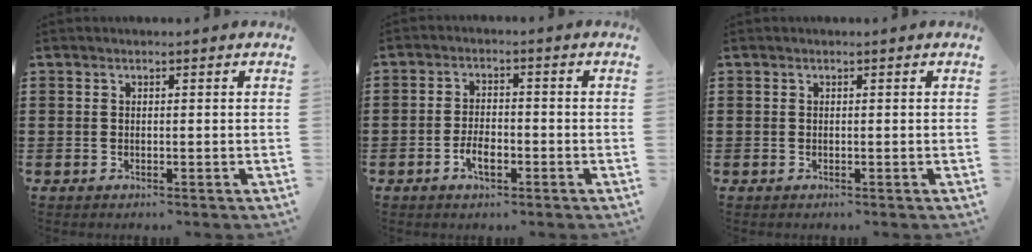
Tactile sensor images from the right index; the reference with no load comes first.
{"total": 3.8, "force": [-1.7, 1.8, 2.9], "torque": [-0.056, 0.003, -0.033]}
{"total": 0.0}